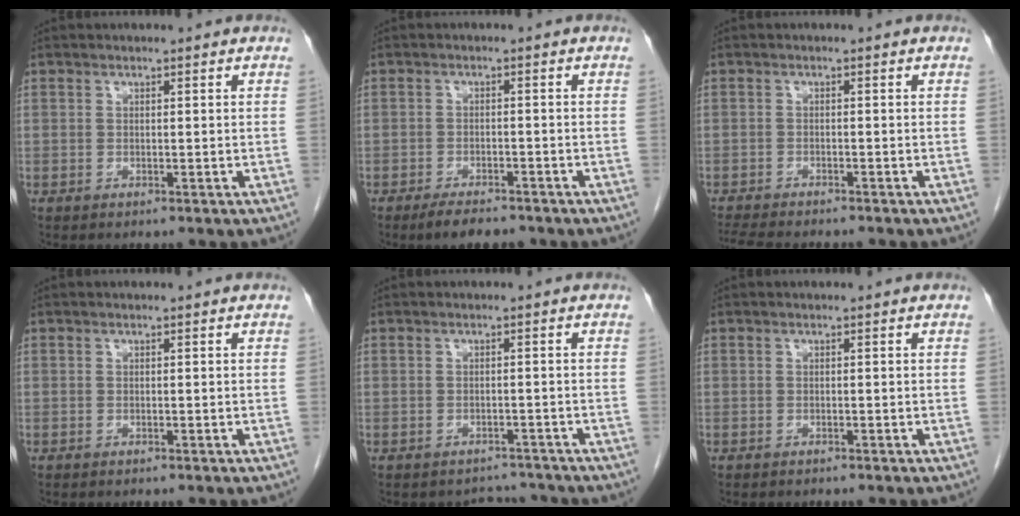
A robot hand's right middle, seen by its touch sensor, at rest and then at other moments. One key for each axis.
{"total": 4.5, "fx": -3.6, "fy": 1.4, "fz": 2.3, "tx": -0.039, "ty": -0.004, "tz": -0.056}
{"total": 8.6, "fx": -7.7, "fy": 1.1, "fz": 3.7, "tx": -0.058, "ty": -0.012, "tz": -0.118}
{"total": 0.0}
{"total": 2.8, "fx": -2.6, "fy": 0.8, "fz": -0.7, "tx": 0.008, "ty": 0.007, "tz": -0.036}
{"total": 0.7, "fx": -0.7, "fy": 0.1, "fz": 0.2, "tx": -0.009, "ty": -0.002, "tz": -0.011}